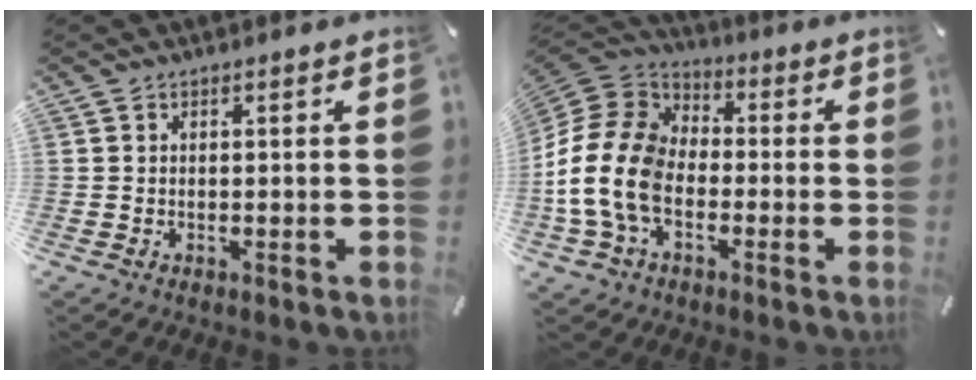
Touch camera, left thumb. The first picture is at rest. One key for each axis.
{"total": 16.1, "fx": -5.3, "fy": 11.9, "fz": 9.4, "tx": -0.221, "ty": 0.033, "tz": -0.102}